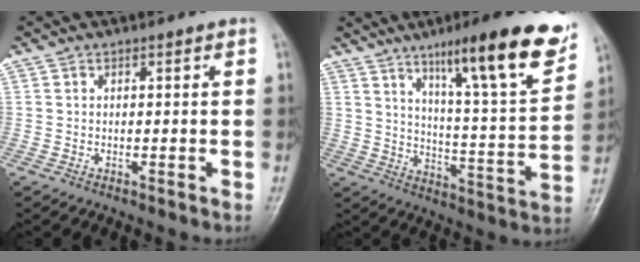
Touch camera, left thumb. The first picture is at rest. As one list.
[{"total": 20.3, "force": [12.5, 3.3, 15.7], "torque": [-0.200, -0.055, 0.192]}]